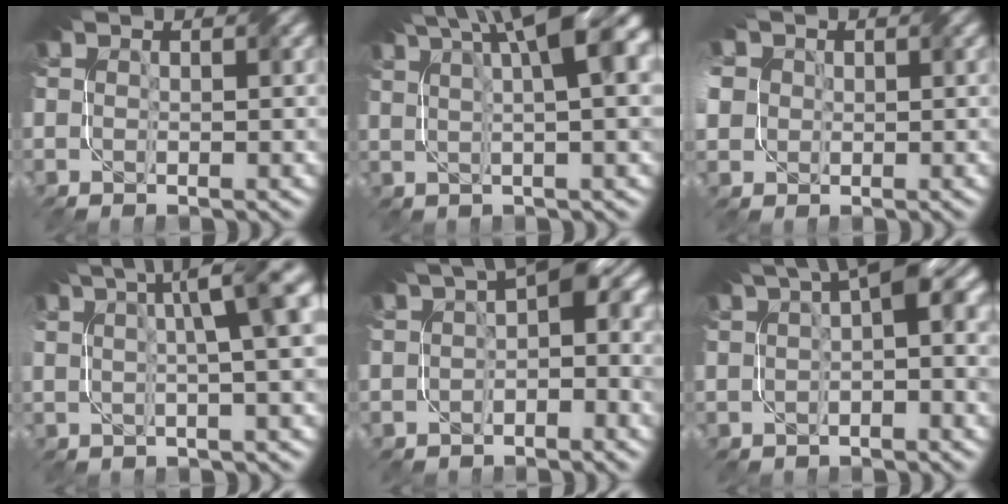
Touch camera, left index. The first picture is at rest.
{"total": 8.4, "force": [4.2, 2.3, 6.9], "torque": [-0.086, 0.033, 0.060]}
{"total": 5.9, "force": [1.3, 5.3, 2.2], "torque": [-0.064, 0.030, -0.009]}
{"total": 7.9, "force": [2.8, 2.5, 6.9], "torque": [-0.050, 0.038, 0.033]}
{"total": 4.0, "force": [0.4, 2.1, 3.4], "torque": [-0.039, 0.016, -0.007]}
{"total": 4.4, "force": [1.8, 1.0, 3.9], "torque": [-0.047, 0.020, 0.020]}